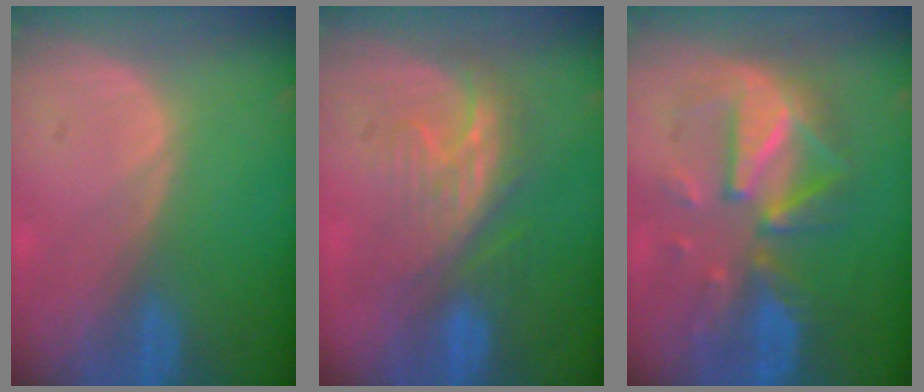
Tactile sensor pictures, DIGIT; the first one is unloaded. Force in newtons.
{"total": 7.5, "press": 7.2, "slide": 1.9}
{"total": 9.3, "press": 9.3, "slide": 0.5}